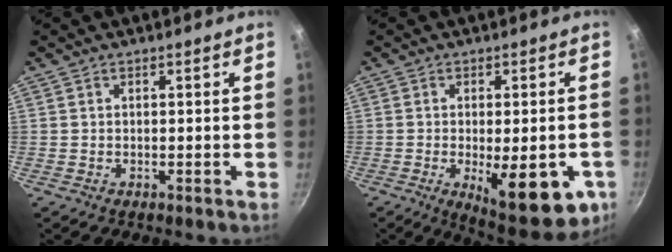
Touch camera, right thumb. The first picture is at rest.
{"total": 16.3, "force": [-5.1, 6.0, 14.3], "torque": [-0.160, -0.006, -0.055]}